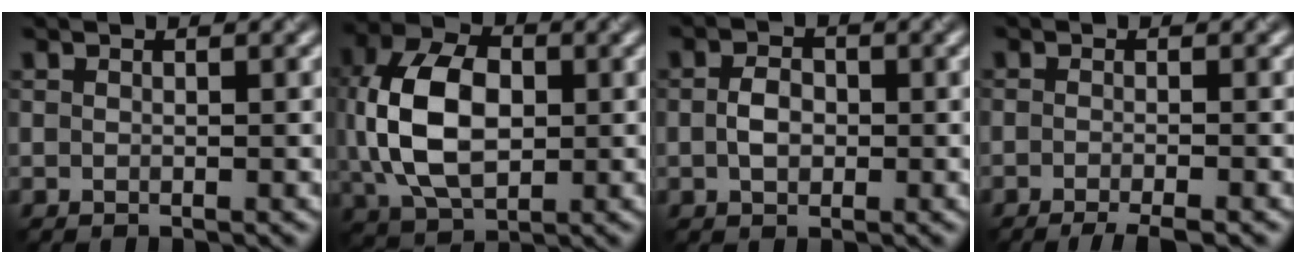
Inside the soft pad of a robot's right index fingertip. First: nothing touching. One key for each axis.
{"total": 10.1, "fx": -0.1, "fy": 6.8, "fz": 7.5, "tx": -0.174, "ty": 0.016, "tz": 0.004}
{"total": 2.1, "fx": -0.7, "fy": 1.5, "fz": 1.4, "tx": -0.027, "ty": 0.009, "tz": -0.007}
{"total": 3.2, "fx": -2.3, "fy": 0.5, "fz": 2.2, "tx": -0.020, "ty": 0.005, "tz": -0.033}